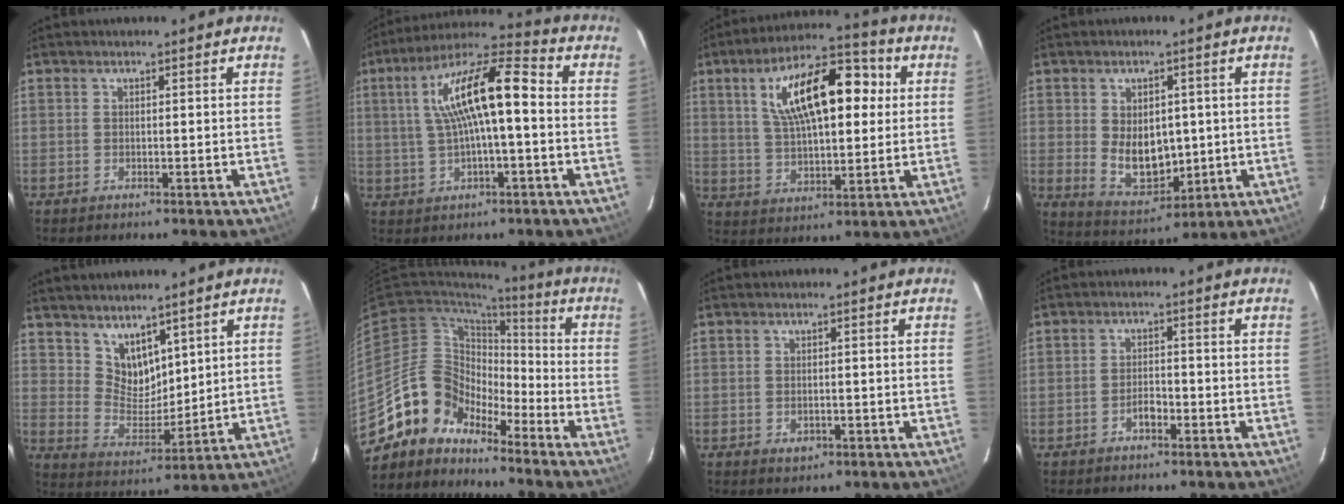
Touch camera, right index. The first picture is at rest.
{"total": 14.4, "force": [1.0, 3.5, 13.9], "torque": [-0.246, 0.029, 0.017]}
{"total": 17.6, "force": [4.8, 7.8, 15.1], "torque": [-0.264, 0.034, 0.080]}
{"total": 9.5, "force": [0.3, 6.6, 6.8], "torque": [-0.127, -0.012, 0.029]}
{"total": 7.8, "force": [5.7, 4.5, 2.8], "torque": [-0.042, -0.001, 0.121]}
{"total": 11.5, "force": [-9.3, 6.7, 1.0], "torque": [-0.026, 0.043, -0.187]}
{"total": 1.9, "force": [-0.5, 1.5, 1.1], "torque": [-0.016, -0.001, -0.005]}
{"total": 2.5, "force": [-1.6, 1.2, 1.5], "torque": [-0.030, 0.006, -0.029]}